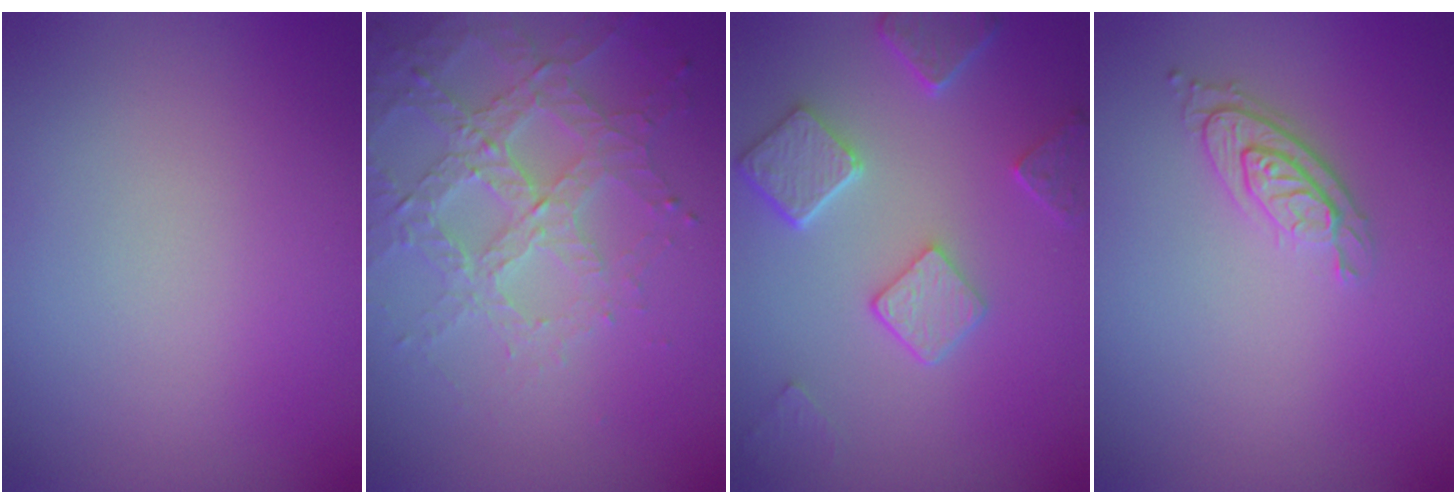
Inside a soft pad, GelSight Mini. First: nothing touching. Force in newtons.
{"total": 4.1, "press": 3.8, "slide": 1.6}
{"total": 4.7, "press": 3.7, "slide": 2.9}
{"total": 2.9, "press": 2.2, "slide": 1.9}